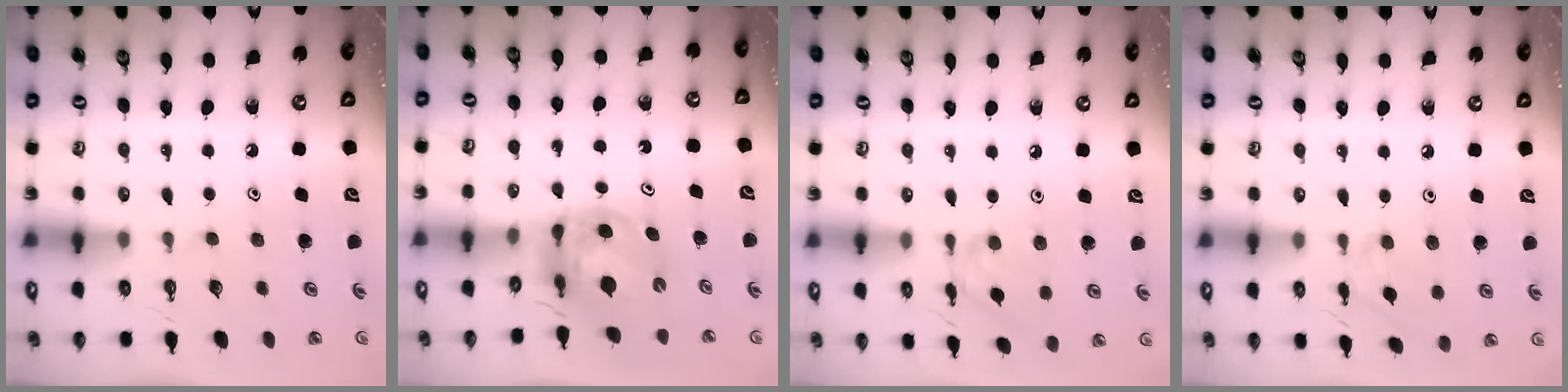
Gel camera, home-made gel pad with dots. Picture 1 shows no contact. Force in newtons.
{"total": 6.7, "press": 6.7, "slide": 0.7}
{"total": 2.7, "press": 2.7, "slide": 0.2}
{"total": 1.5, "press": 1.4, "slide": 0.5}